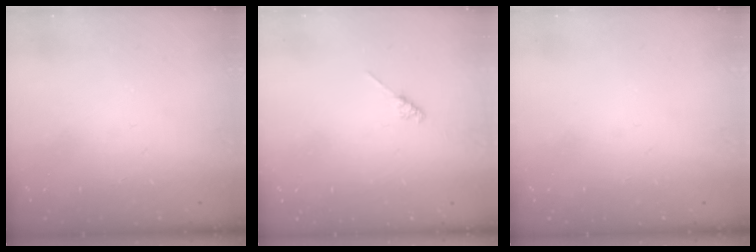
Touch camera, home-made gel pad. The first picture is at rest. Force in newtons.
{"total": 1.8, "press": 1.7, "slide": 0.3}
{"total": 0.0}